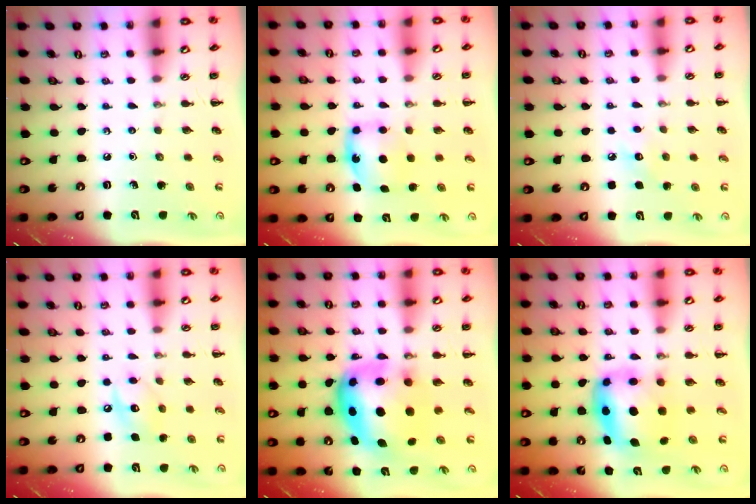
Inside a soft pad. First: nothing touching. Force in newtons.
{"total": 6.2, "press": 6.2, "slide": 0.8}
{"total": 6.4, "press": 6.1, "slide": 1.7}
{"total": 9.1, "press": 9.1, "slide": 0.8}
{"total": 10.9, "press": 10.6, "slide": 2.6}
{"total": 6.0, "press": 5.8, "slide": 1.4}